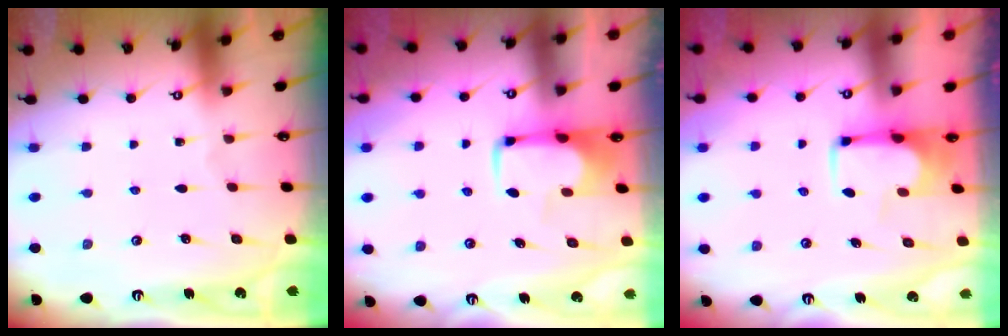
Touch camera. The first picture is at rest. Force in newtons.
{"total": 1.8, "press": 1.7, "slide": 0.5}
{"total": 3.2, "press": 3.1, "slide": 0.4}